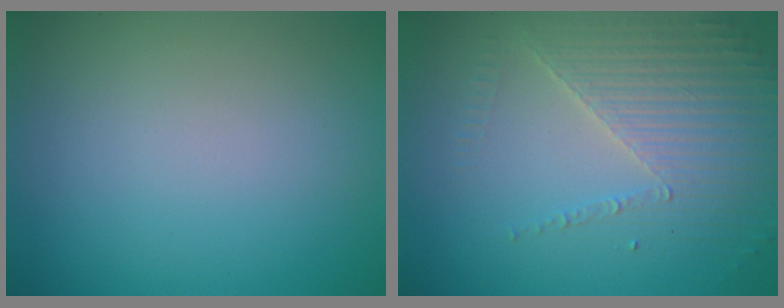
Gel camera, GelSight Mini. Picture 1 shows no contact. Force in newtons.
{"total": 3.8, "press": 3.5, "slide": 1.5}